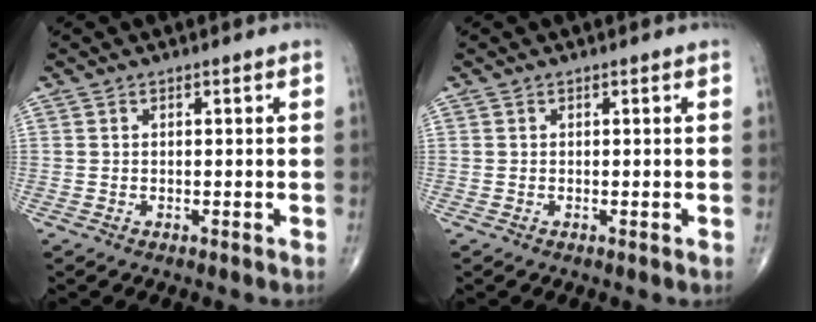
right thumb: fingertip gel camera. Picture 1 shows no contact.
{"total": 0.0}